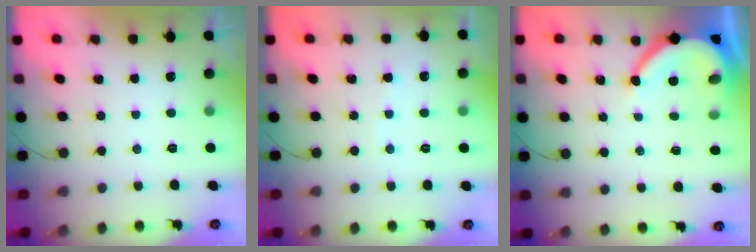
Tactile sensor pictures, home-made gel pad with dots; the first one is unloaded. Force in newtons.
{"total": 1.8, "press": 1.8, "slide": 0.2}
{"total": 7.6, "press": 7.5, "slide": 0.6}